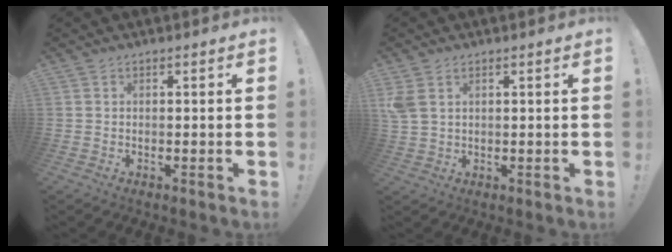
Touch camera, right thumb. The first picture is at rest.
{"total": 4.4, "force": [2.1, 2.7, 2.8], "torque": [-0.061, -0.006, 0.042]}